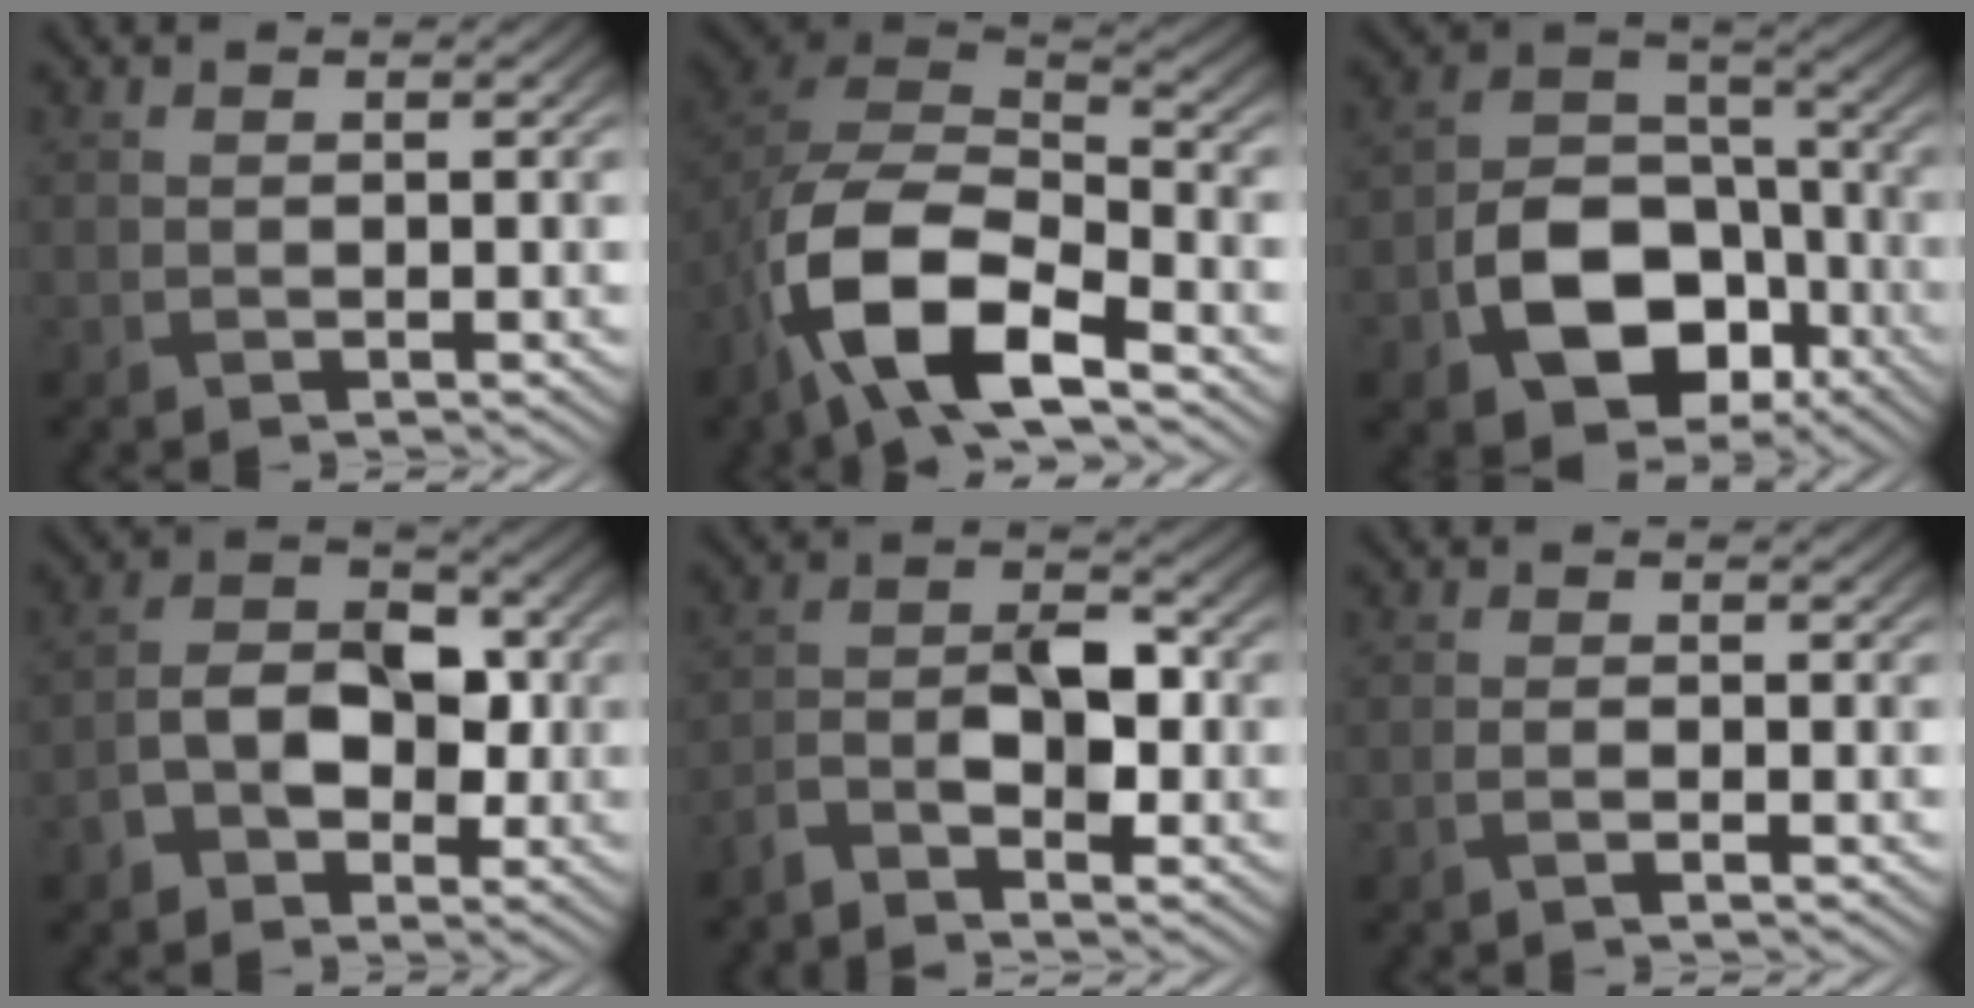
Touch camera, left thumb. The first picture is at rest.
{"total": 13.5, "force": [-6.8, 6.4, 9.7], "torque": [-0.209, -0.026, -0.134]}
{"total": 12.0, "force": [-5.1, 8.3, 7.1], "torque": [-0.140, -0.014, -0.098]}
{"total": 6.8, "force": [-2.2, 4.6, 4.5], "torque": [-0.075, 0.003, -0.043]}
{"total": 5.8, "force": [-3.2, 2.6, 4.0], "torque": [-0.076, 0.004, -0.071]}
{"total": 1.1, "force": [-0.7, 0.2, 0.9], "torque": [-0.019, 0.002, -0.013]}